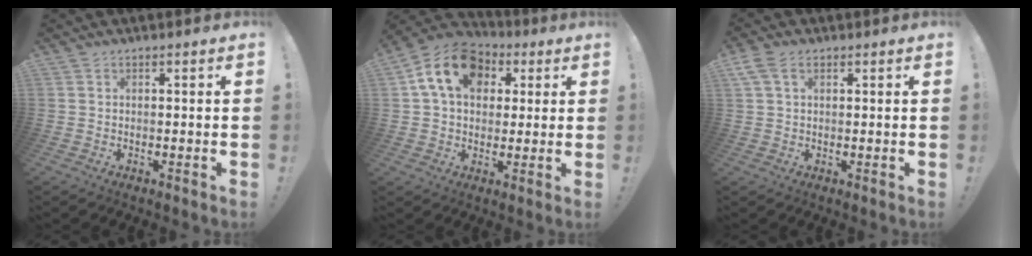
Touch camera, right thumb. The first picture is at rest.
{"total": 15.7, "force": [5.4, 11.5, 9.3], "torque": [-0.144, -0.004, 0.104]}
{"total": 4.5, "force": [2.0, 2.8, 2.9], "torque": [-0.050, 0.002, 0.040]}